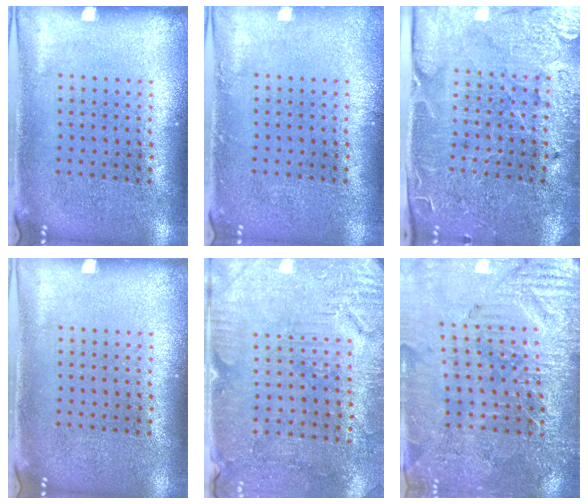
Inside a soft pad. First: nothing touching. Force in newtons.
{"total": 0.7, "press": 0.7, "slide": 0.1}
{"total": 3.7, "press": 3.6, "slide": 0.7}
{"total": 0.0}
{"total": 2.9, "press": 2.7, "slide": 1.1}
{"total": 3.3, "press": 3.3, "slide": 0.3}